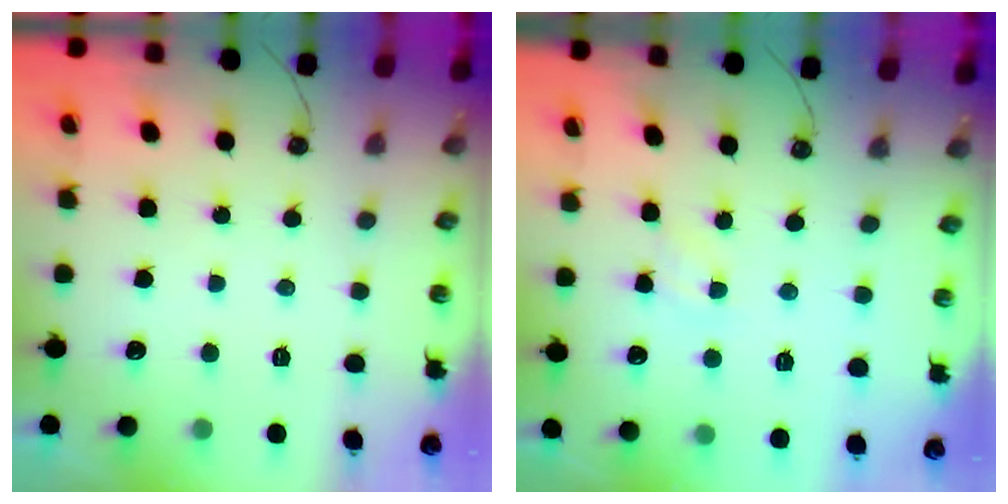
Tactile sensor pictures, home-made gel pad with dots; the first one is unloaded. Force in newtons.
{"total": 0.9, "press": 0.9, "slide": 0.2}